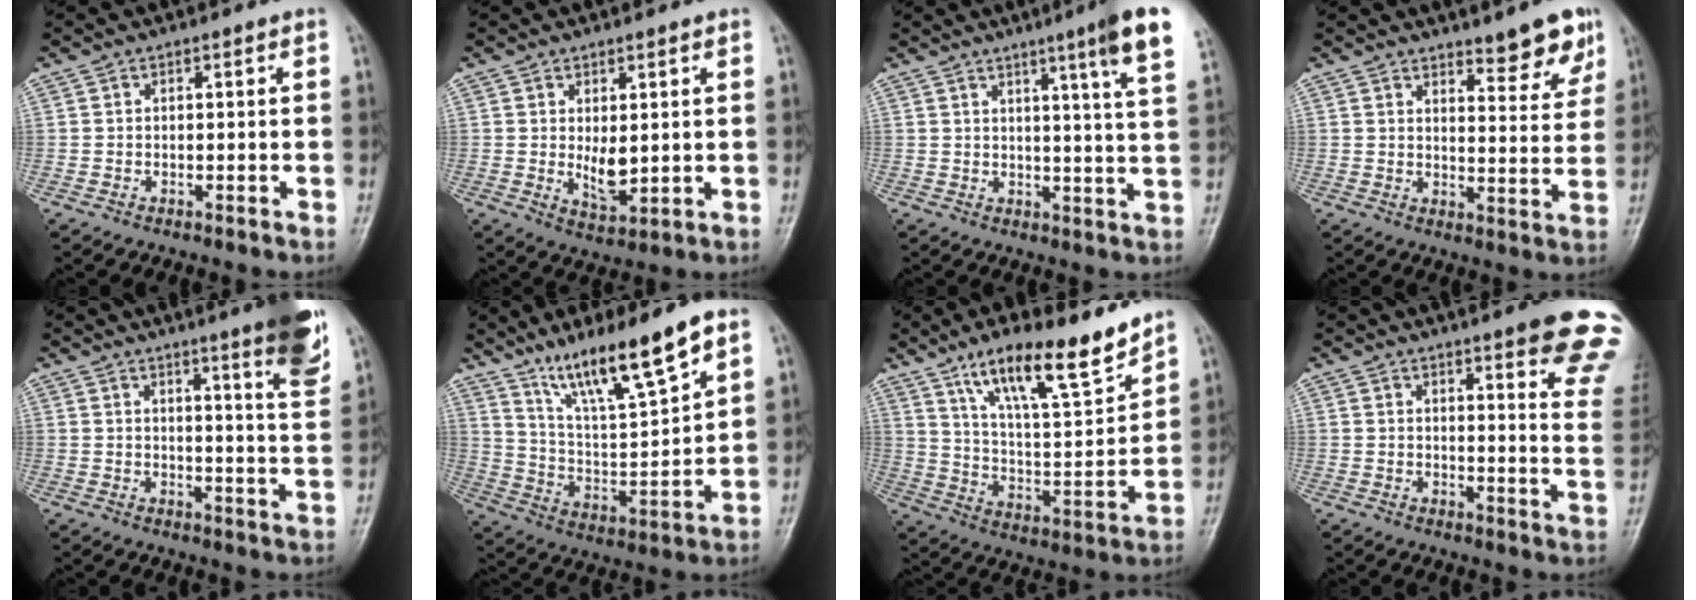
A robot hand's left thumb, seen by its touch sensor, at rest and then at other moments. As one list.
[{"total": 4.9, "force": [0.7, 2.4, 4.2], "torque": [-0.062, -0.017, 0.021]}, {"total": 10.8, "force": [6.2, -0.2, 8.8], "torque": [-0.118, -0.032, 0.075]}, {"total": 8.3, "force": [6.2, 2.3, 5.1], "torque": [-0.039, -0.044, 0.087]}, {"total": 11.4, "force": [7.0, 1.0, 8.9], "torque": [-0.104, -0.043, 0.085]}, {"total": 15.7, "force": [11.2, 2.4, 10.7], "torque": [-0.174, -0.062, 0.214]}, {"total": 17.0, "force": [12.1, 3.8, 11.3], "torque": [-0.165, -0.069, 0.216]}, {"total": 18.0, "force": [12.6, 2.8, 12.5], "torque": [-0.129, -0.065, 0.139]}]